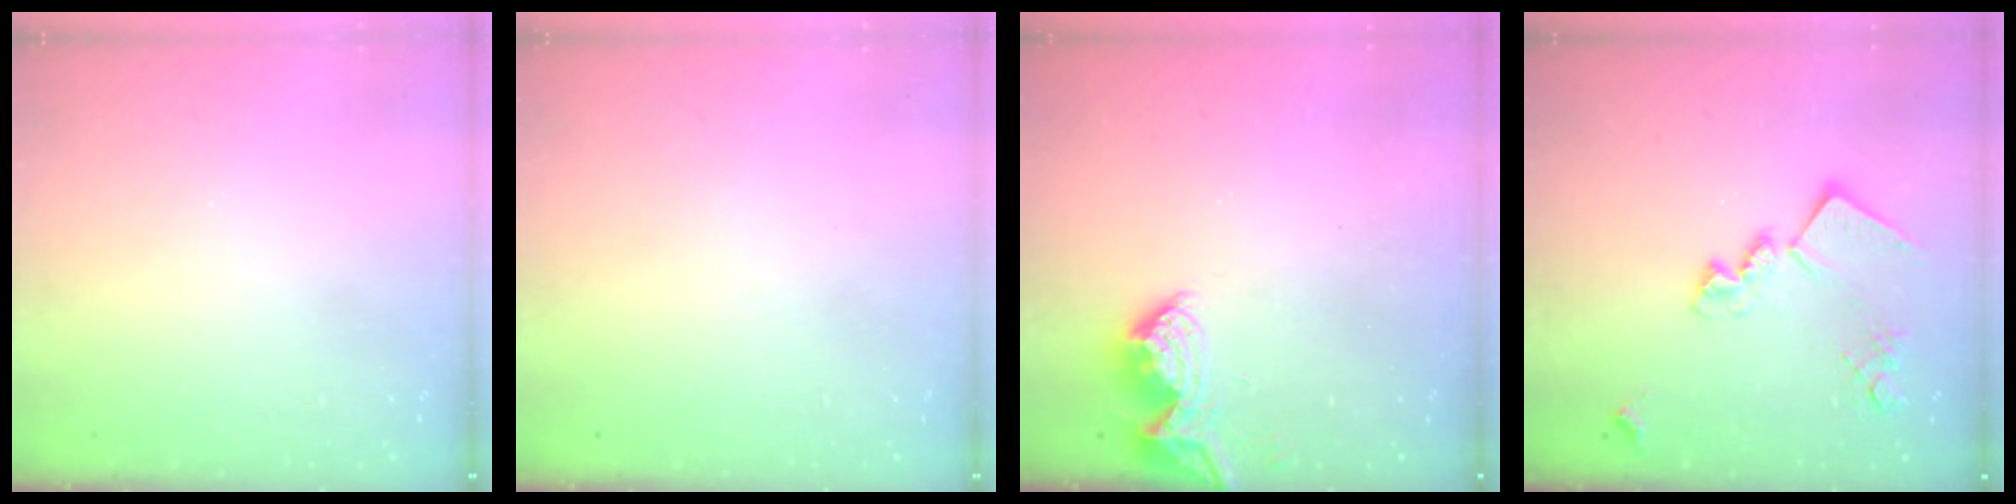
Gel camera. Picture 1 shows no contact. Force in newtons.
{"total": 0.0}
{"total": 10.6, "press": 10.6, "slide": 0.9}
{"total": 17.1, "press": 17.1, "slide": 1.1}